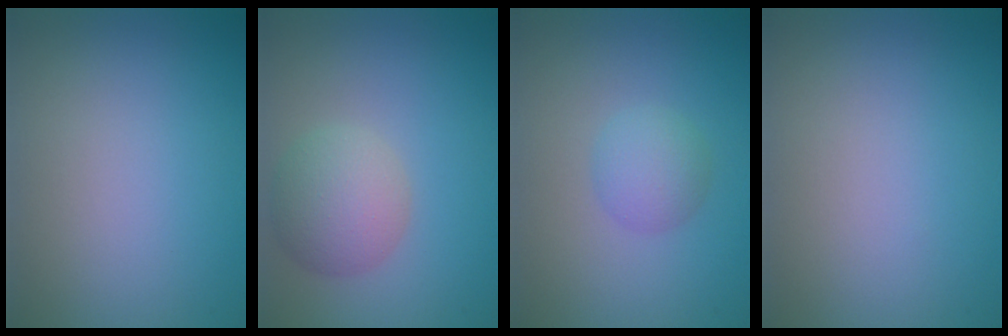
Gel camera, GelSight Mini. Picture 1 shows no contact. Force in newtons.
{"total": 4.4, "press": 4.4, "slide": 0.2}
{"total": 2.3, "press": 2.3, "slide": 0.1}
{"total": 0.0}